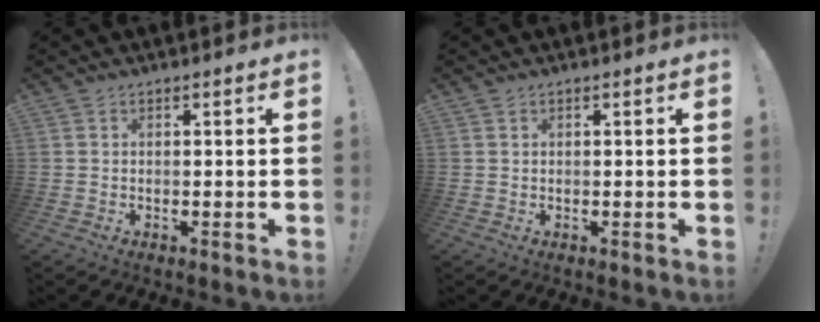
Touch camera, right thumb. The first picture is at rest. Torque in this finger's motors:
{"motor_torque": [0.08, 0.08, 0.05, 0.12, -0.07]}